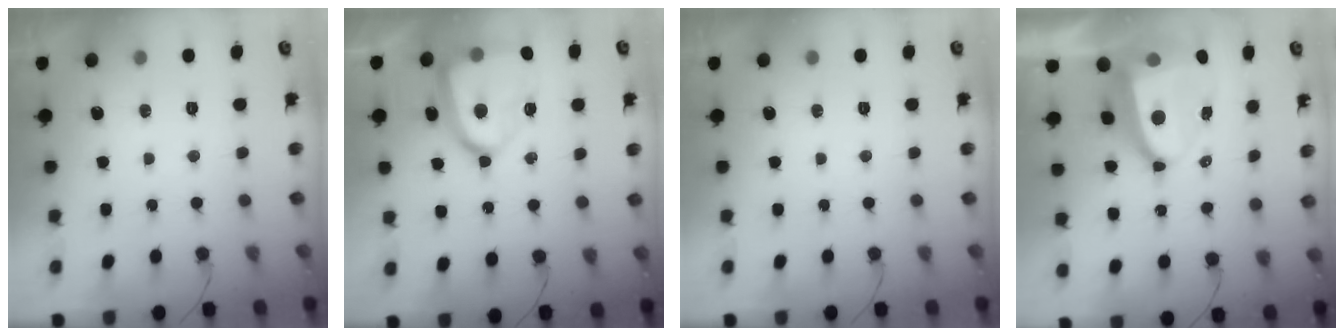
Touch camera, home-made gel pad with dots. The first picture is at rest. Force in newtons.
{"total": 19.6, "press": 19.5, "slide": 1.7}
{"total": 0.0}
{"total": 10.5, "press": 10.4, "slide": 1.4}